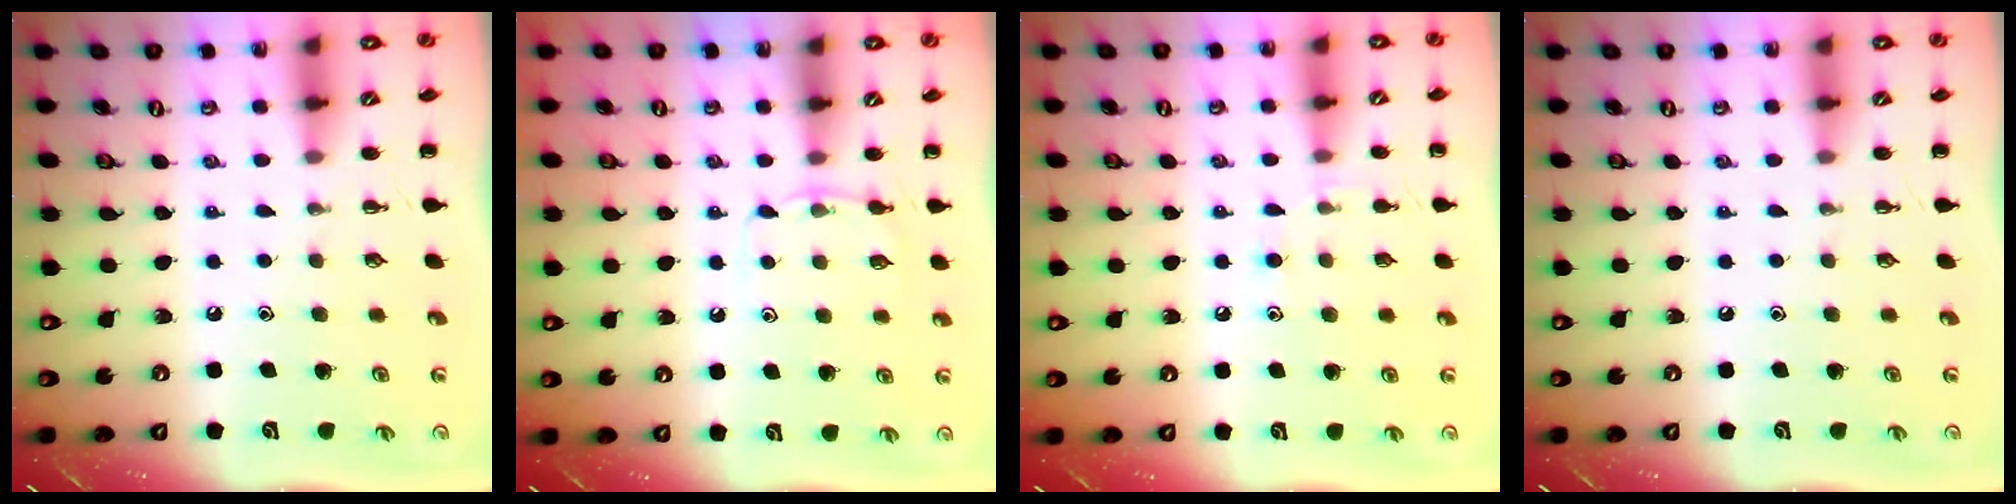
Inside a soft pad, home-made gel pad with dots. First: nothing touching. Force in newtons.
{"total": 5.3, "press": 5.0, "slide": 1.5}
{"total": 6.8, "press": 6.4, "slide": 2.3}
{"total": 0.0}